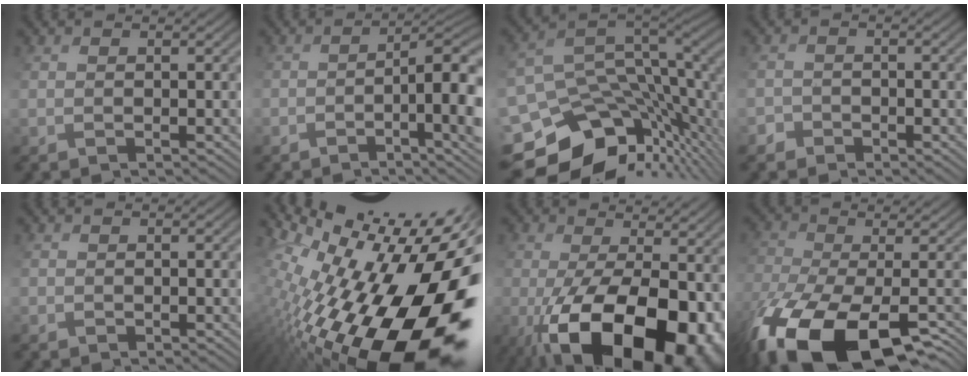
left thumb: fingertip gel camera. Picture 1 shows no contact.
{"total": 9.3, "force": [-3.5, 2.6, 8.2], "torque": [-0.121, 0.005, -0.037]}
{"total": 12.2, "force": [-4.4, 8.6, 7.4], "torque": [-0.184, -0.031, -0.048]}
{"total": 1.9, "force": [-1.6, 0.6, -1.0], "torque": [0.009, -0.001, -0.029]}
{"total": 0.0}
{"total": 19.5, "force": [-2.8, 8.6, 17.3], "torque": [-0.254, -0.033, -0.030]}
{"total": 17.2, "force": [-5.5, 8.9, 13.7], "torque": [-0.246, -0.031, -0.062]}
{"total": 17.5, "force": [-8.9, 7.9, 12.8], "torque": [-0.297, -0.063, -0.113]}